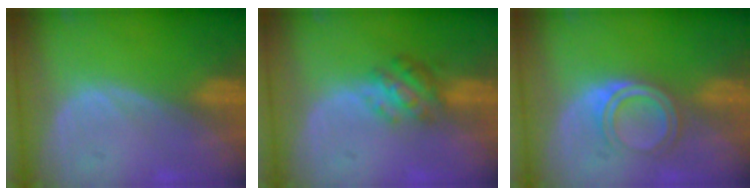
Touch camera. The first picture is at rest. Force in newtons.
{"total": 4.7, "press": 4.6, "slide": 1.0}
{"total": 4.2, "press": 4.2, "slide": 0.3}